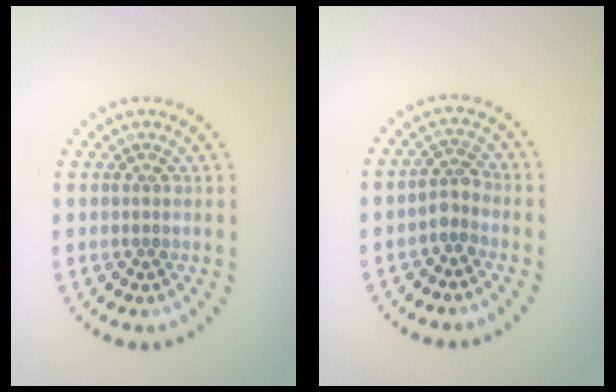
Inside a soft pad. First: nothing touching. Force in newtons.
{"total": 1.8, "press": 1.4, "slide": 1.1}